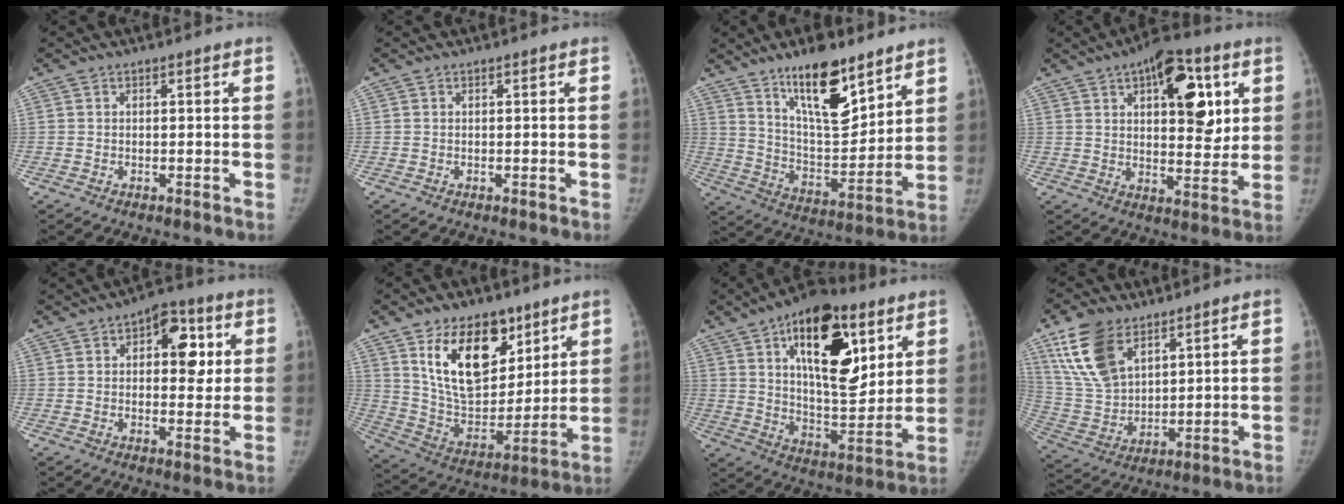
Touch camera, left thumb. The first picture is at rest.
{"total": 0.0}
{"total": 16.5, "force": [11.0, 5.8, 10.9], "torque": [-0.144, -0.076, 0.196]}
{"total": 16.6, "force": [6.1, 8.0, 13.2], "torque": [-0.136, -0.014, 0.087]}
{"total": 10.4, "force": [2.9, 5.9, 8.0], "torque": [-0.060, 0.003, 0.033]}
{"total": 19.7, "force": [10.4, 11.6, 12.1], "torque": [-0.148, -0.058, 0.194]}
{"total": 23.4, "force": [10.0, 11.4, 17.8], "torque": [-0.231, -0.040, 0.161]}
{"total": 14.8, "force": [8.5, 8.4, 8.8], "torque": [-0.155, -0.028, 0.178]}